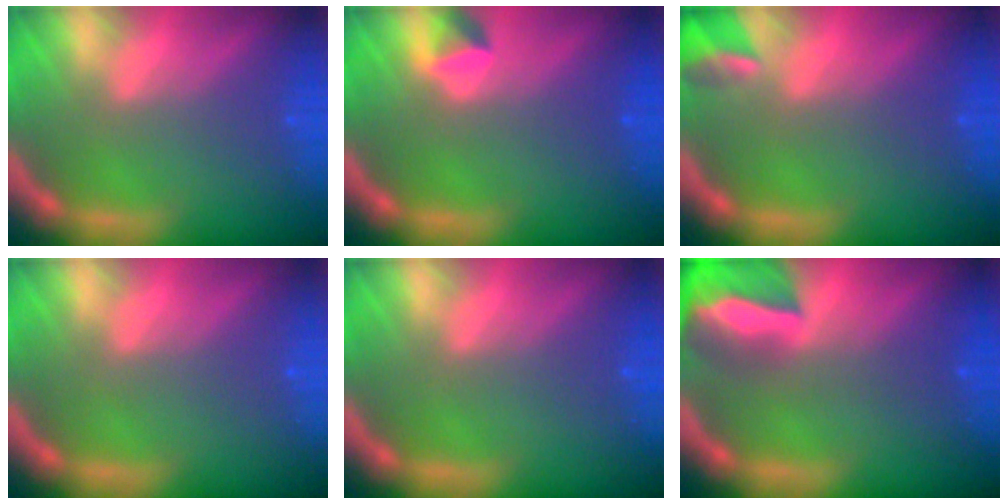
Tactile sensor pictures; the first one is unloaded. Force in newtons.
{"total": 1.4}
{"total": 2.9}
{"total": 0.0}
{"total": 0.0}
{"total": 9.4}